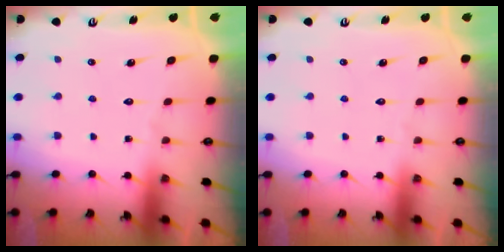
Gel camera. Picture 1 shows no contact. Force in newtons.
{"total": 0.0}